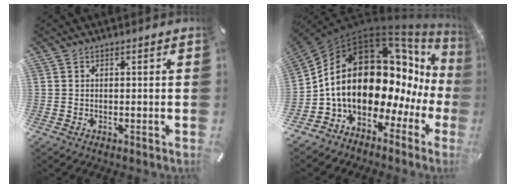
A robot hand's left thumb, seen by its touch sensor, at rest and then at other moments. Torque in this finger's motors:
{"motor_torque": [1.48, 3.53, 2.77, 0.00, 0.74]}